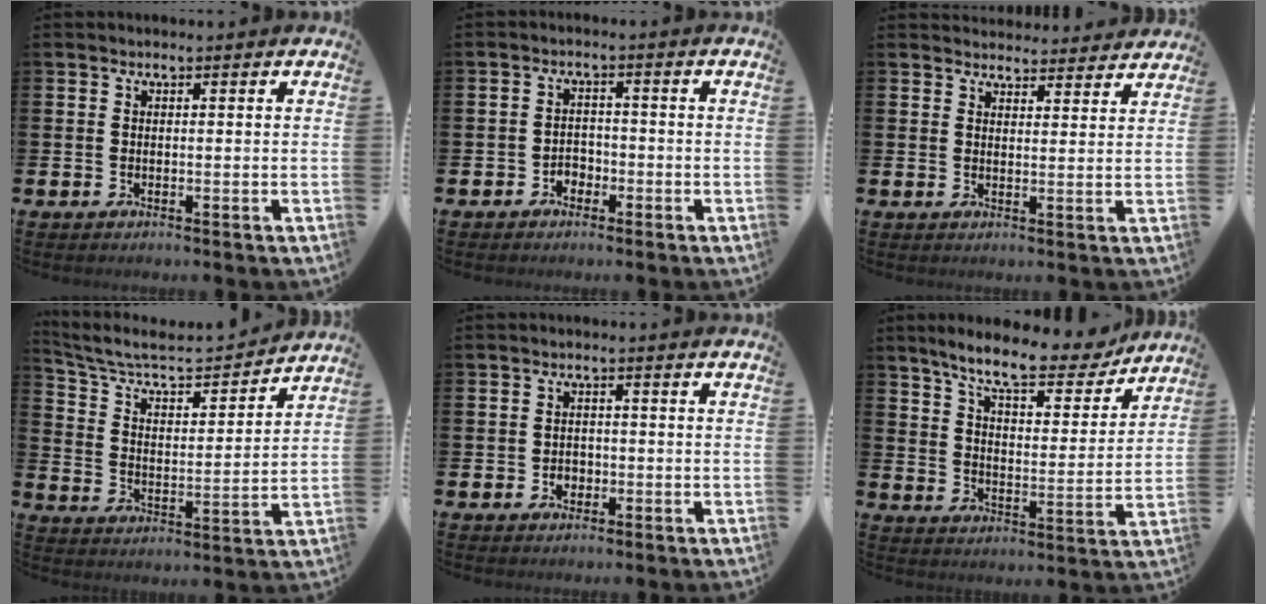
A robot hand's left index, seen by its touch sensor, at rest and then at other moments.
{"total": 2.2, "force": [-1.4, 1.6, 0.6], "torque": [-0.015, 0.004, -0.032]}
{"total": 3.6, "force": [3.6, 0.8, -0.1], "torque": [0.007, -0.023, 0.063]}
{"total": 6.1, "force": [5.4, 2.1, 2.1], "torque": [-0.076, -0.042, 0.084]}
{"total": 1.8, "force": [-0.5, 1.5, 0.8], "torque": [-0.008, 0.003, -0.015]}
{"total": 9.5, "force": [8.3, 2.1, 4.0], "torque": [-0.096, -0.047, 0.141]}